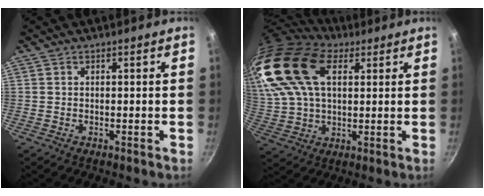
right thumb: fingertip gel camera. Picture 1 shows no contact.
{"total": 22.1, "force": [10.0, 12.8, 15.0], "torque": [-0.314, 0.005, 0.188]}